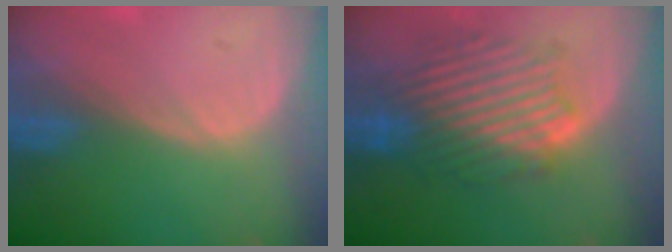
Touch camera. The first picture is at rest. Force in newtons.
{"total": 9.0, "press": 9.0, "slide": 1.2}